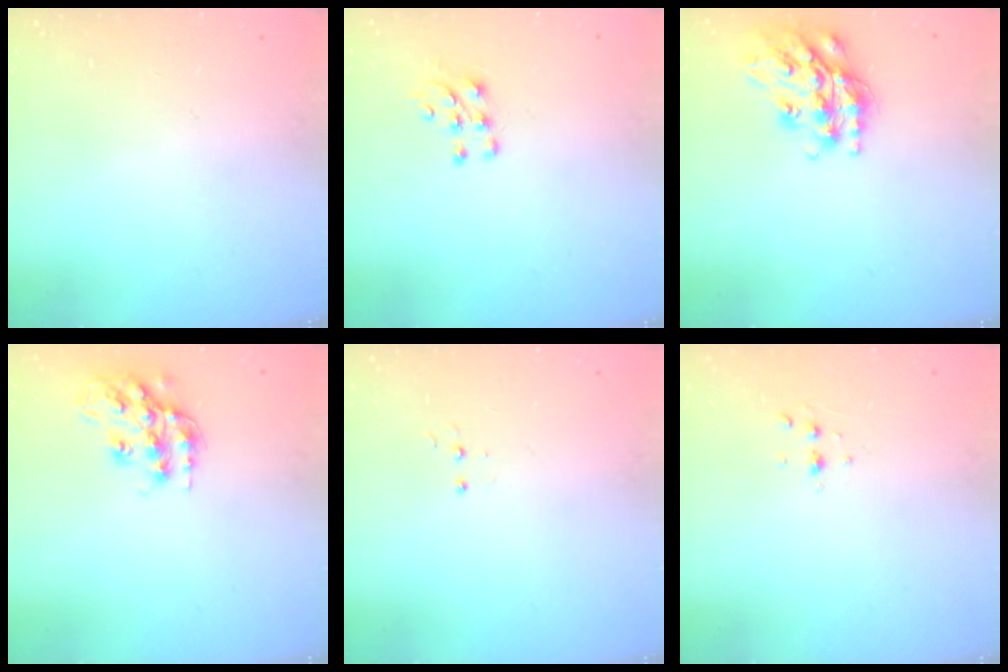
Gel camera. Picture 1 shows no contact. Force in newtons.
{"total": 6.5, "press": 6.4, "slide": 0.7}
{"total": 17.8, "press": 17.8, "slide": 1.3}
{"total": 15.0, "press": 15.0, "slide": 1.2}
{"total": 3.1, "press": 3.0, "slide": 0.8}
{"total": 3.1, "press": 3.0, "slide": 0.9}